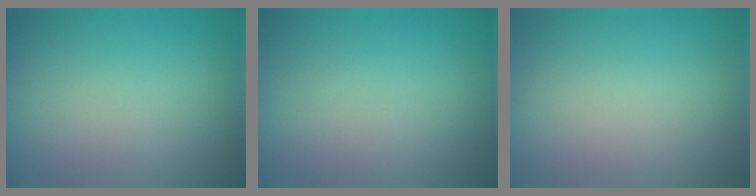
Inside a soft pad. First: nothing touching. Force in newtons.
{"total": 0.0}
{"total": 0.0}